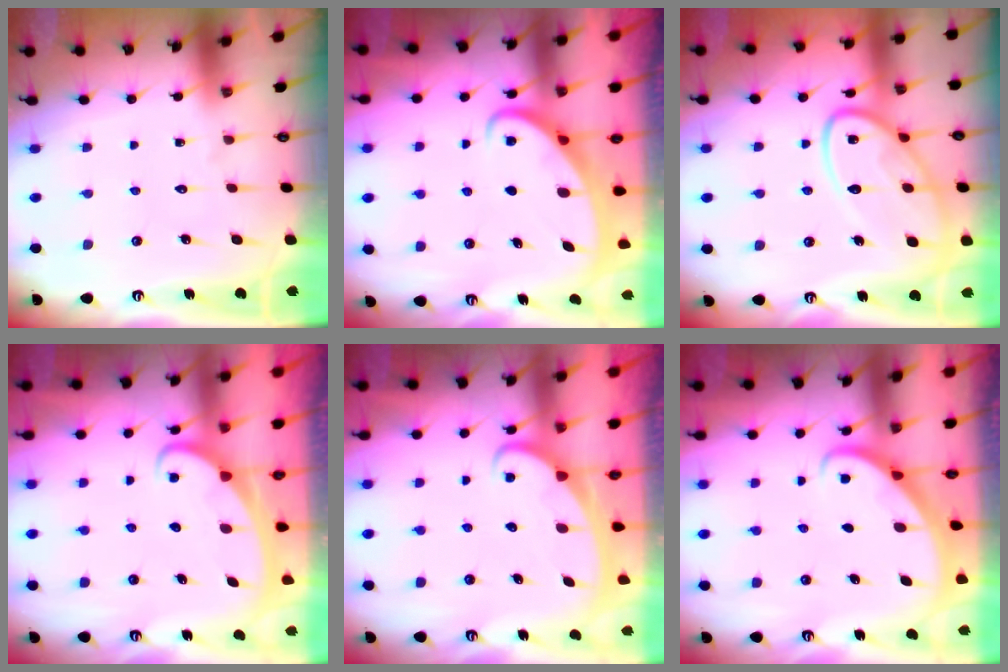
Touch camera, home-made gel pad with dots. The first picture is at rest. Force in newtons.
{"total": 2.5, "press": 2.5, "slide": 0.3}
{"total": 14.2, "press": 14.1, "slide": 1.4}
{"total": 2.6, "press": 2.6, "slide": 0.3}
{"total": 2.4, "press": 2.4, "slide": 0.3}
{"total": 2.8, "press": 2.8, "slide": 0.2}